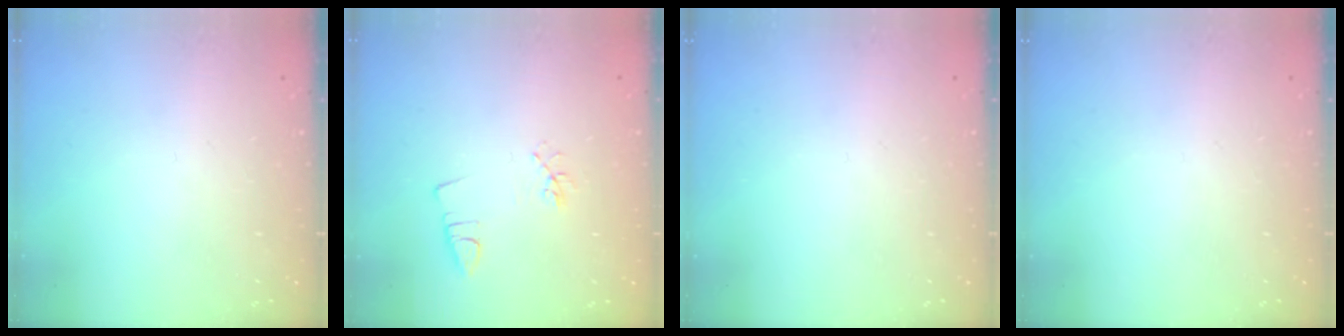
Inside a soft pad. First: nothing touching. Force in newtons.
{"total": 3.5, "press": 3.2, "slide": 1.4}
{"total": 0.0}
{"total": 0.0}